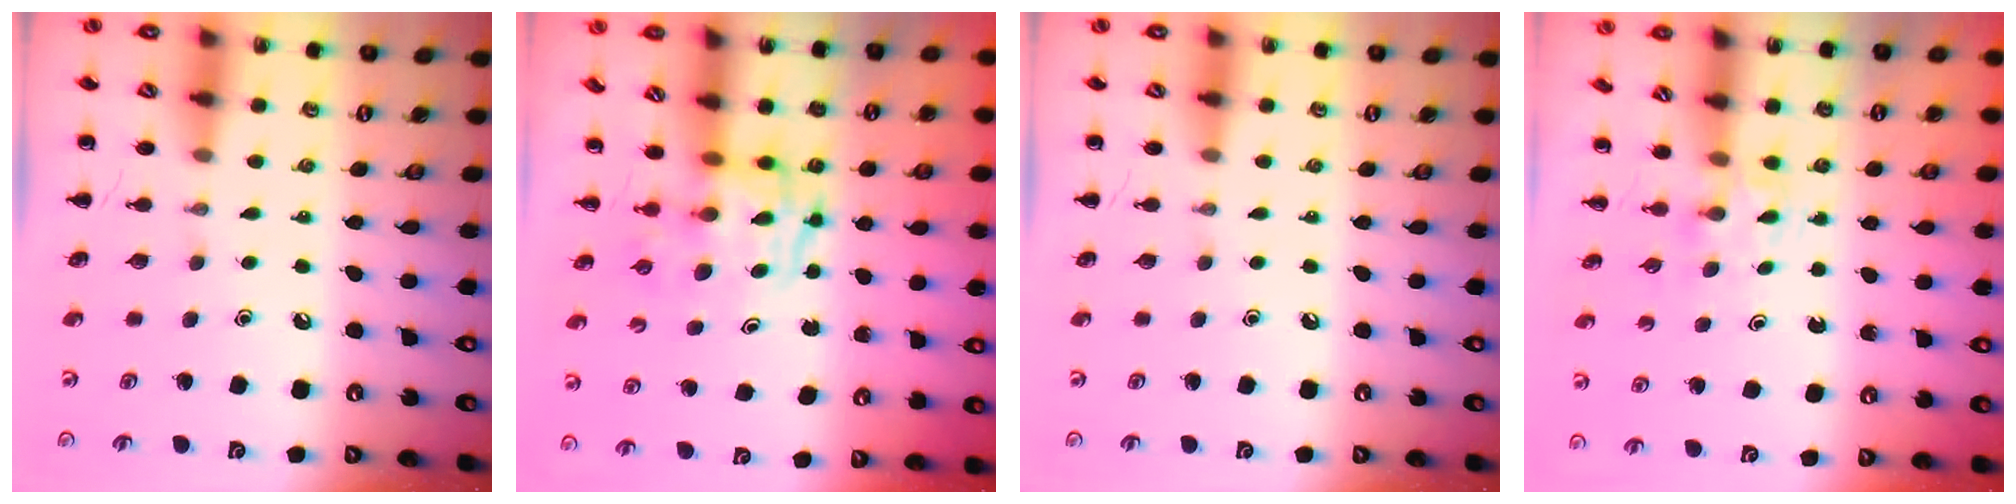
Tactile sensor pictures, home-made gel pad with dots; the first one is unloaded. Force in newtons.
{"total": 3.2, "press": 3.2, "slide": 0.6}
{"total": 0.0}
{"total": 1.7, "press": 1.4, "slide": 0.9}